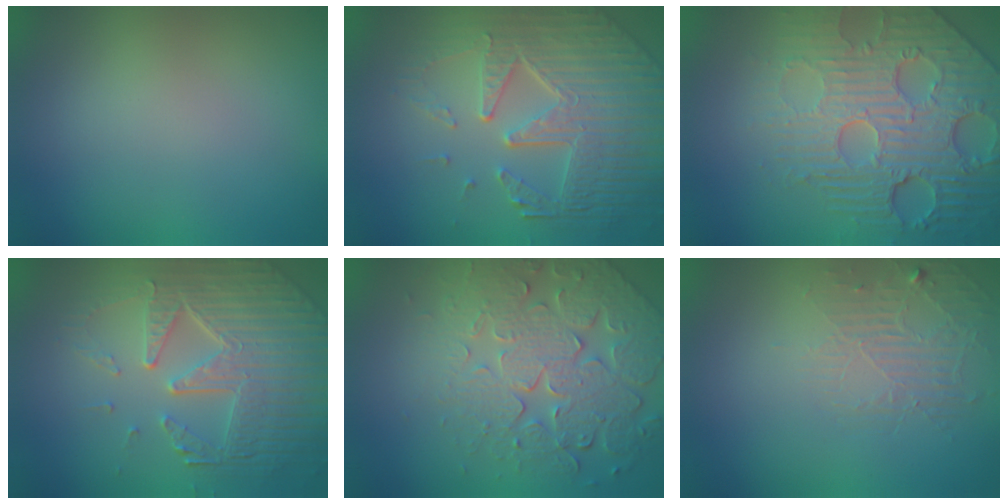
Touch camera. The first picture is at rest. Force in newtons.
{"total": 8.6, "press": 5.9, "slide": 6.3}
{"total": 7.8, "press": 6.1, "slide": 4.9}
{"total": 8.0, "press": 5.6, "slide": 5.7}
{"total": 7.7, "press": 6.0, "slide": 4.7}
{"total": 1.8, "press": 0.8, "slide": 1.6}